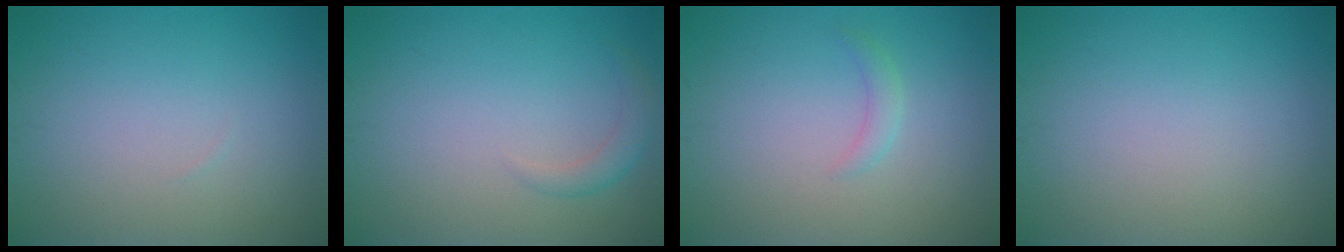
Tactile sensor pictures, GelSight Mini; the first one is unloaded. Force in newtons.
{"total": 1.5, "press": 1.5, "slide": 0.1}
{"total": 1.1, "press": 1.1, "slide": 0.1}
{"total": 0.0}